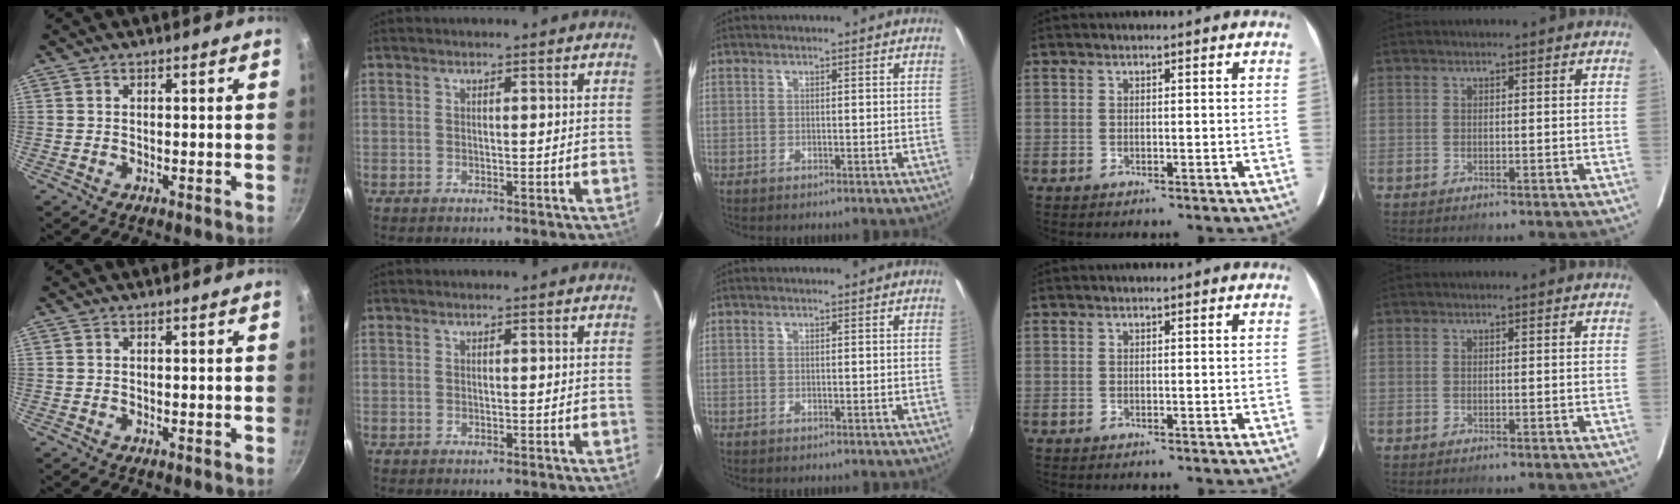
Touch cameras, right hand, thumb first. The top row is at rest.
{}